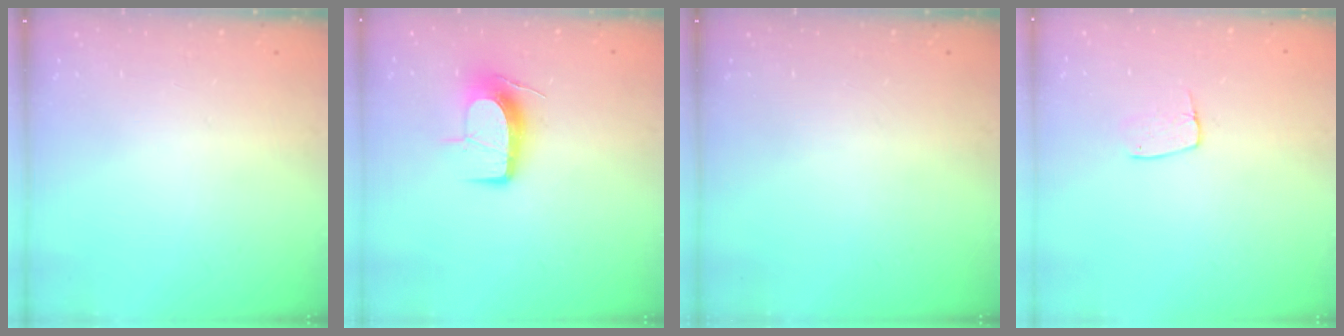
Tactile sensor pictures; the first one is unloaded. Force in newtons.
{"total": 11.1, "press": 11.1, "slide": 0.5}
{"total": 0.0}
{"total": 6.5, "press": 6.5, "slide": 0.4}